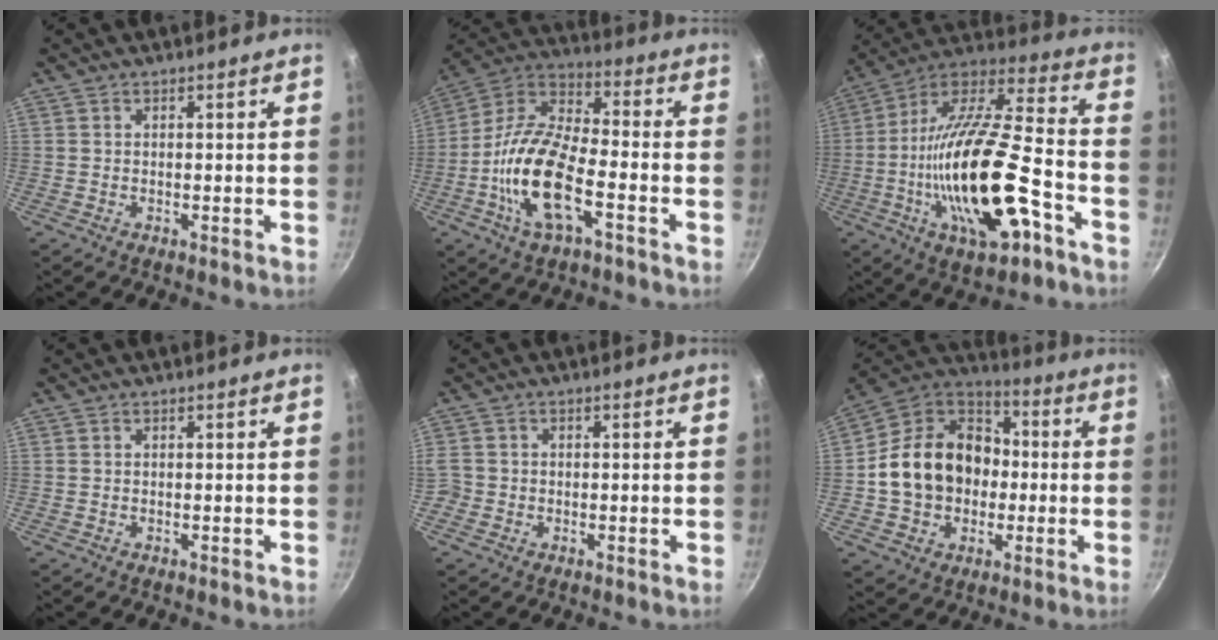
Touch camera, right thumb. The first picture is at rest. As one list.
[{"total": 17.3, "force": [-5.8, 7.3, 14.6], "torque": [-0.280, 0.036, -0.132]}, {"total": 26.2, "force": [-8.3, 9.5, 23.0], "torque": [-0.401, 0.024, -0.146]}, {"total": 0.0}, {"total": 2.5, "force": [-0.8, 2.3, 0.7], "torque": [-0.008, 0.005, -0.017]}, {"total": 19.6, "force": [-1.0, 15.7, 11.6], "torque": [-0.175, 0.048, -0.023]}]